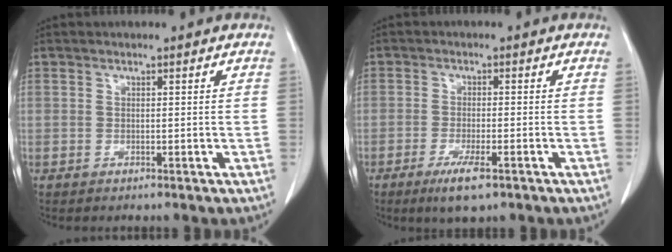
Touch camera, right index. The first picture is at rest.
{"total": 5.0, "force": [-3.0, 0.8, 4.0], "torque": [-0.077, -0.010, -0.048]}